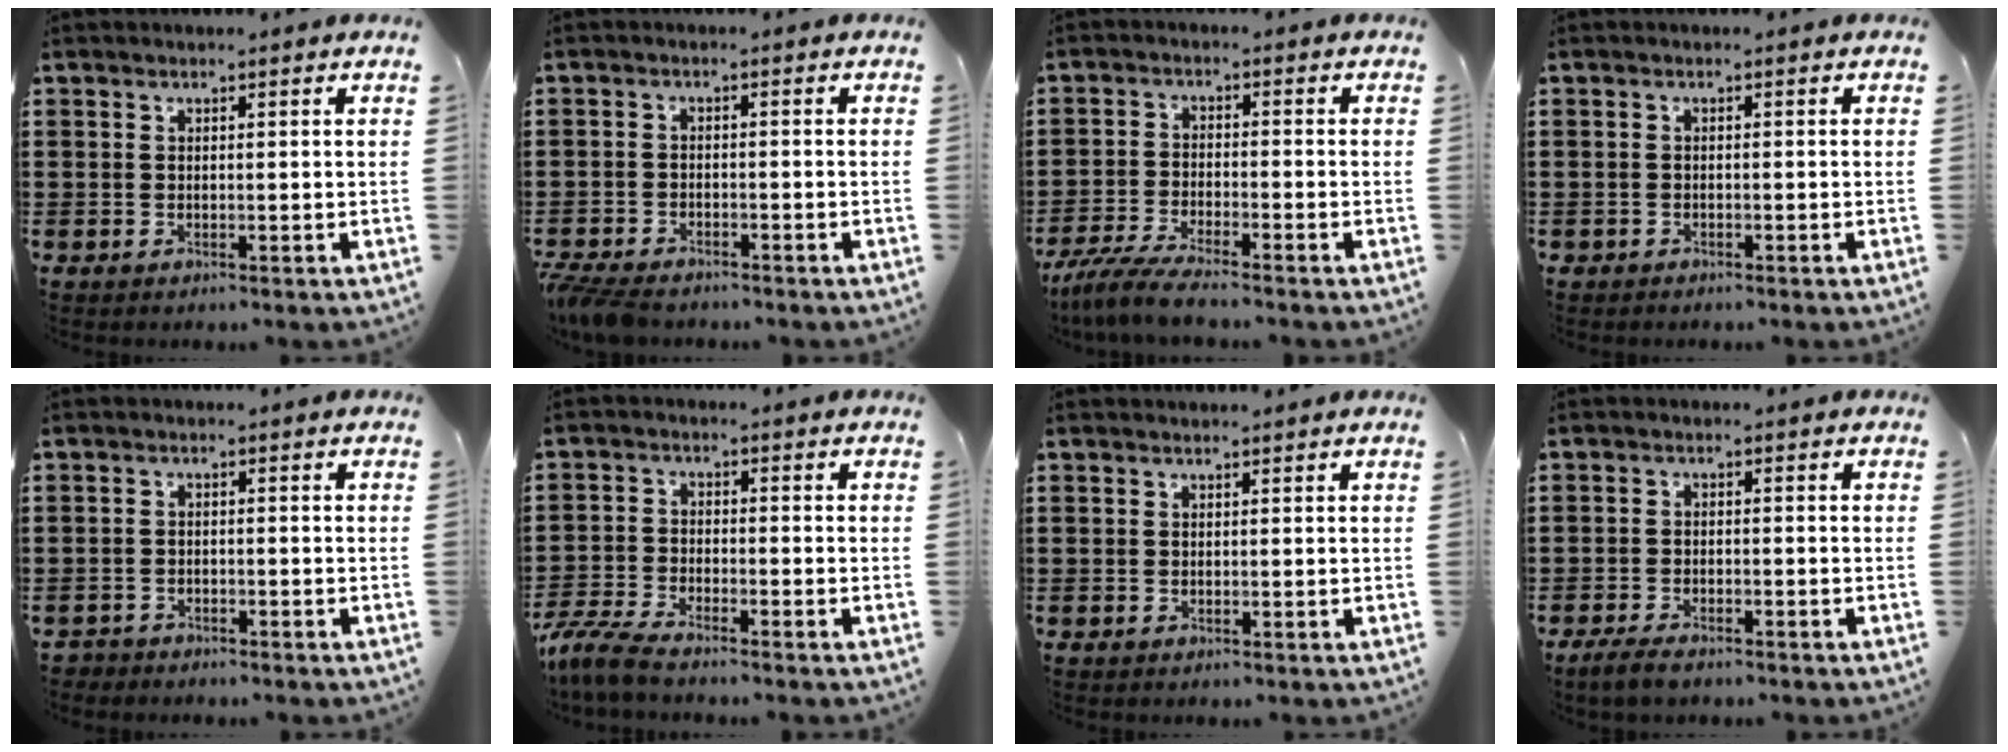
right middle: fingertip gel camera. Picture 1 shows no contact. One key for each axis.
{"total": 3.2, "fx": -3.0, "fy": 0.7, "fz": 0.8, "tx": -0.038, "ty": -0.006, "tz": -0.069}
{"total": 5.2, "fx": -4.7, "fy": 0.1, "fz": 2.1, "tx": -0.056, "ty": -0.014, "tz": -0.093}
{"total": 0.7, "fx": -0.7, "fy": 0.3, "fz": -0.1, "tx": -0.001, "ty": 0.000, "tz": -0.015}
{"total": 1.7, "fx": -1.7, "fy": 0.4, "fz": -0.2, "tx": -0.003, "ty": -0.002, "tz": -0.037}
{"total": 4.7, "fx": -4.3, "fy": 0.4, "fz": 1.9, "tx": -0.068, "ty": -0.014, "tz": -0.091}
{"total": 0.0}
{"total": 2.4, "fx": -1.9, "fy": 0.7, "fz": 1.2, "tx": -0.035, "ty": -0.002, "tz": -0.041}